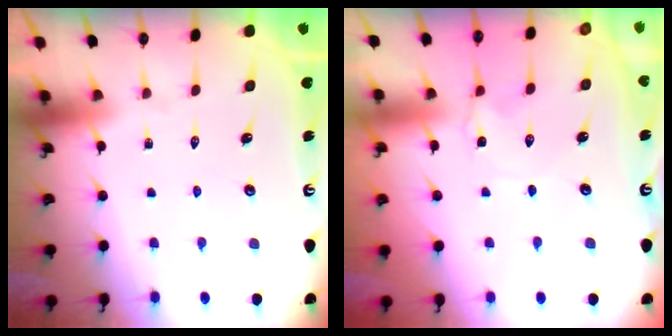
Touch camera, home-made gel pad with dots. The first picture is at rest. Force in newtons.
{"total": 2.4, "press": 2.4, "slide": 0.4}